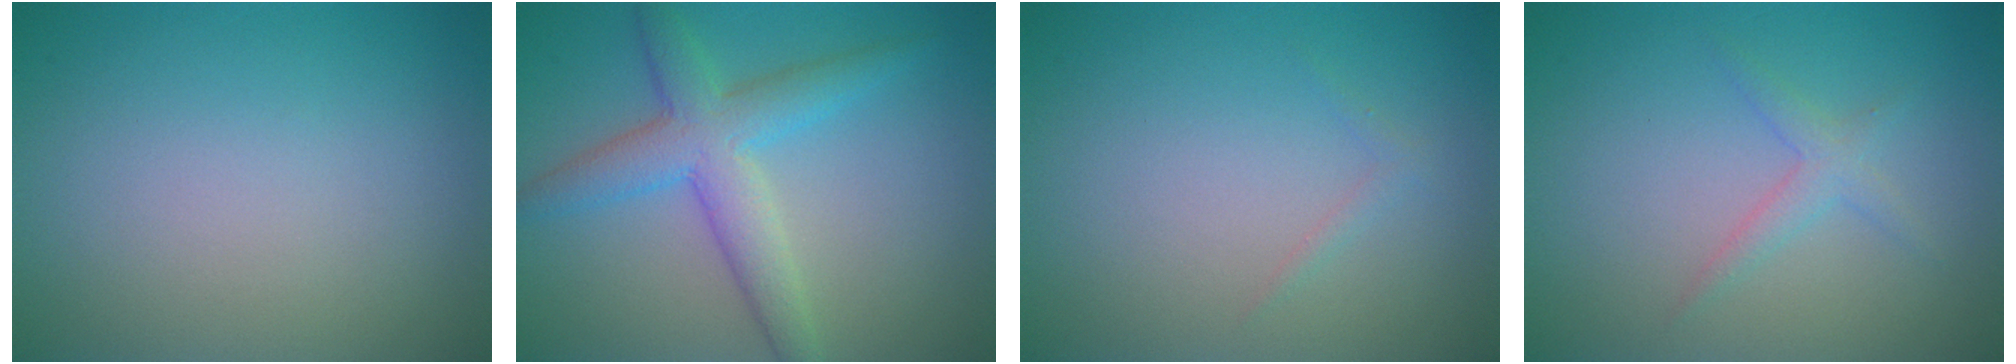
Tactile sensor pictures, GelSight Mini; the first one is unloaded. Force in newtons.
{"total": 4.8, "press": 4.8, "slide": 0.2}
{"total": 0.6, "press": 0.6, "slide": 0.0}
{"total": 1.6, "press": 1.6, "slide": 0.1}